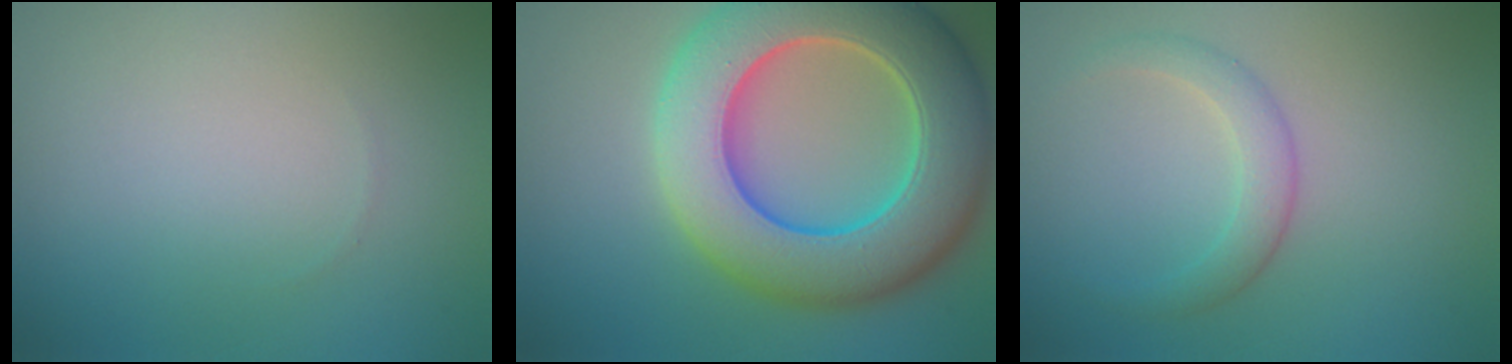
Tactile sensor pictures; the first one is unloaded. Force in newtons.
{"total": 12.3, "press": 12.2, "slide": 1.1}
{"total": 2.3, "press": 2.3, "slide": 0.1}